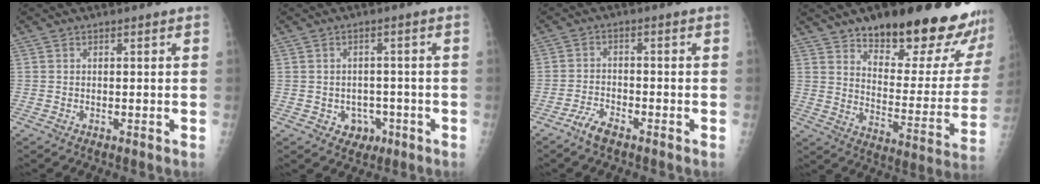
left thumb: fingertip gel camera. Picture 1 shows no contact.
{"total": 4.5, "force": [-1.8, 3.8, 1.6], "torque": [0.005, 0.015, -0.016]}
{"total": 3.8, "force": [-3.0, 1.1, 2.0], "torque": [-0.047, 0.016, -0.058]}
{"total": 26.7, "force": [19.8, 8.3, 15.8], "torque": [-0.174, -0.100, 0.273]}